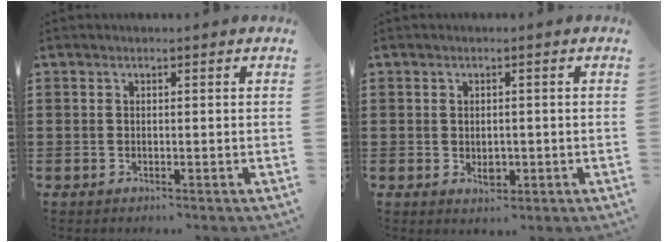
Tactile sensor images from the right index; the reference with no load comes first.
{"total": 2.2, "force": [-0.2, 1.5, 1.6], "torque": [-0.022, 0.000, -0.005]}